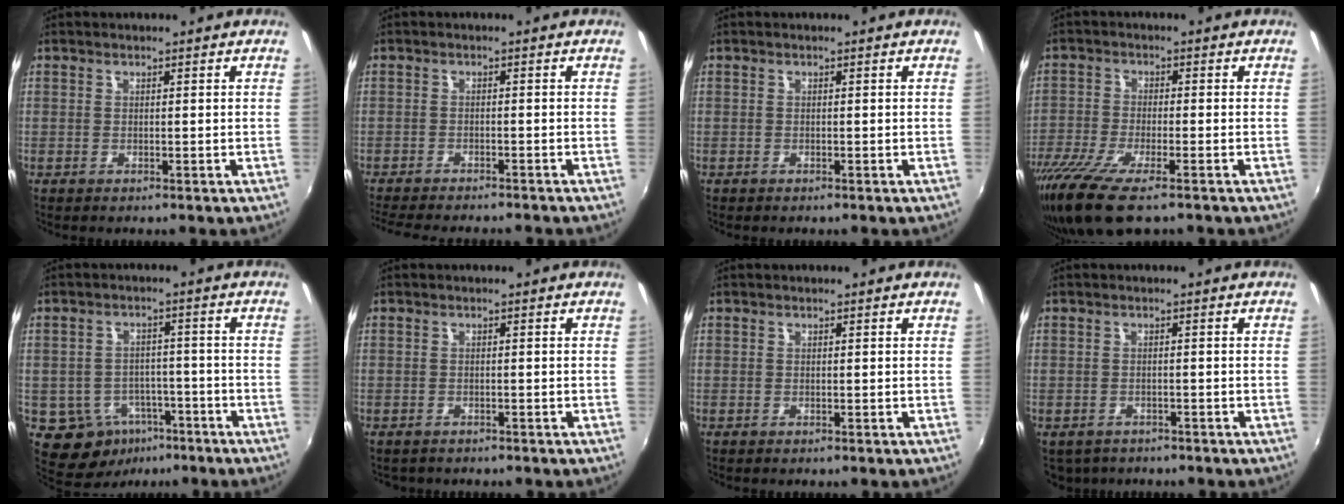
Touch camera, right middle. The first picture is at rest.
{"total": 10.3, "force": [-9.2, 1.7, 4.3], "torque": [-0.101, -0.022, -0.142]}
{"total": 0.0}
{"total": 12.3, "force": [-8.5, 3.0, 8.3], "torque": [-0.191, -0.051, -0.162]}
{"total": 9.0, "force": [-4.7, 7.1, 2.9], "torque": [-0.066, 0.012, -0.049]}
{"total": 1.2, "force": [-1.0, 0.6, 0.1], "torque": [-0.008, -0.004, -0.015]}
{"total": 0.0}
{"total": 4.0, "force": [-3.0, 2.4, 1.3], "torque": [-0.032, -0.016, -0.039]}